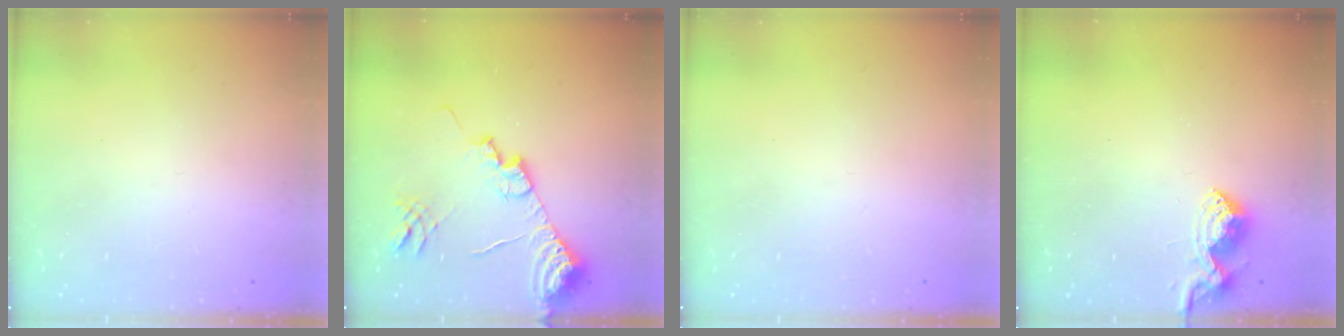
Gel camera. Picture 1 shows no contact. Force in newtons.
{"total": 15.0, "press": 14.9, "slide": 1.5}
{"total": 0.0}
{"total": 9.1, "press": 9.1, "slide": 0.3}